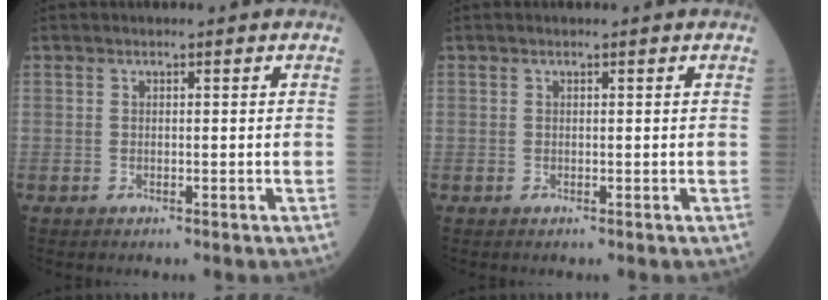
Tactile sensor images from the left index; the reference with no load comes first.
{"total": 0.0}